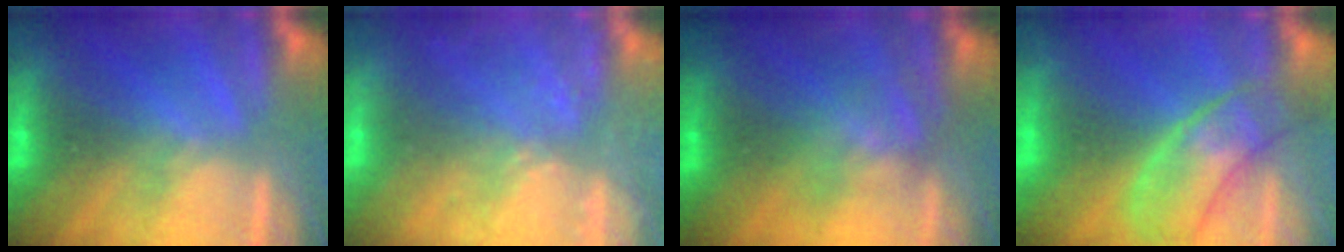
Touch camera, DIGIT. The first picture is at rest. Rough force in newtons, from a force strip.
{"total": 6.8}
{"total": 1.9}
{"total": 2.9}